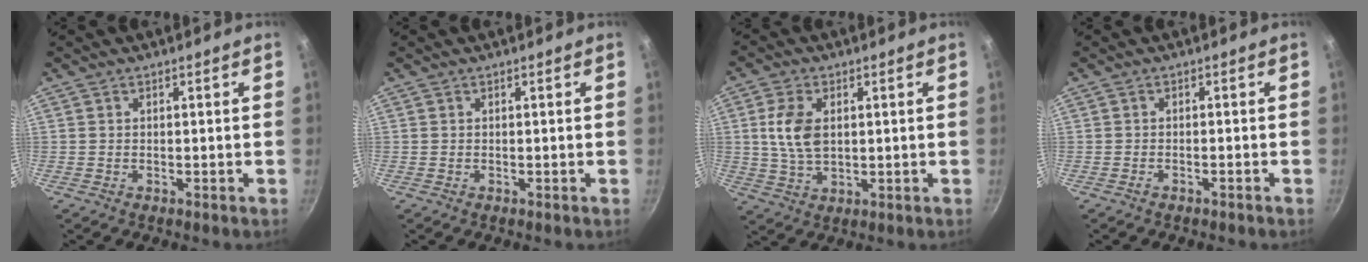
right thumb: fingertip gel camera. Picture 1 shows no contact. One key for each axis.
{"total": 0.0}
{"total": 8.2, "fx": 1.5, "fy": 4.9, "fz": 6.4, "tx": -0.118, "ty": -0.004, "tz": 0.030}
{"total": 0.8, "fx": -0.7, "fy": 0.0, "fz": 0.3, "tx": -0.020, "ty": 0.010, "tz": -0.012}